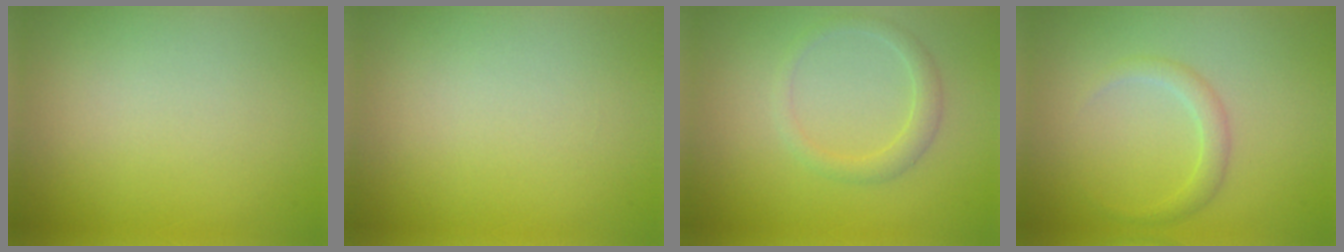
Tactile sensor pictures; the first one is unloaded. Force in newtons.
{"total": 0.0}
{"total": 1.8, "press": 1.8, "slide": 0.1}
{"total": 1.6, "press": 1.5, "slide": 0.2}